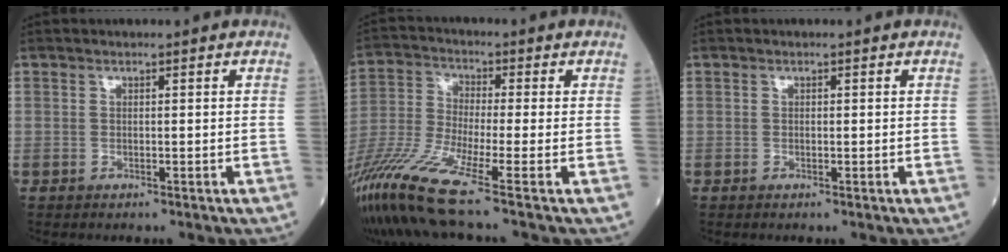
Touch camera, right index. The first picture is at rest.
{"total": 13.2, "force": [-8.9, -1.3, 9.6], "torque": [-0.202, -0.038, -0.172]}
{"total": 0.0}